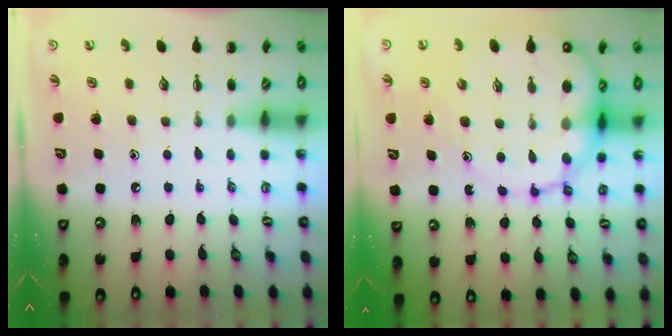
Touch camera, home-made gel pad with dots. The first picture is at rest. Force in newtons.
{"total": 17.9, "press": 17.4, "slide": 4.4}